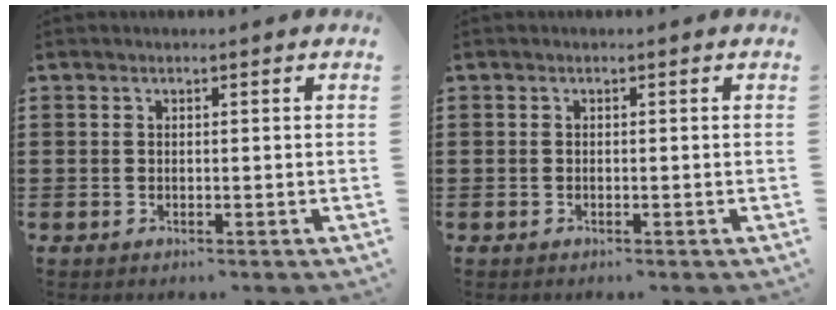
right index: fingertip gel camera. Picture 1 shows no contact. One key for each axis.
{"total": 0.0}